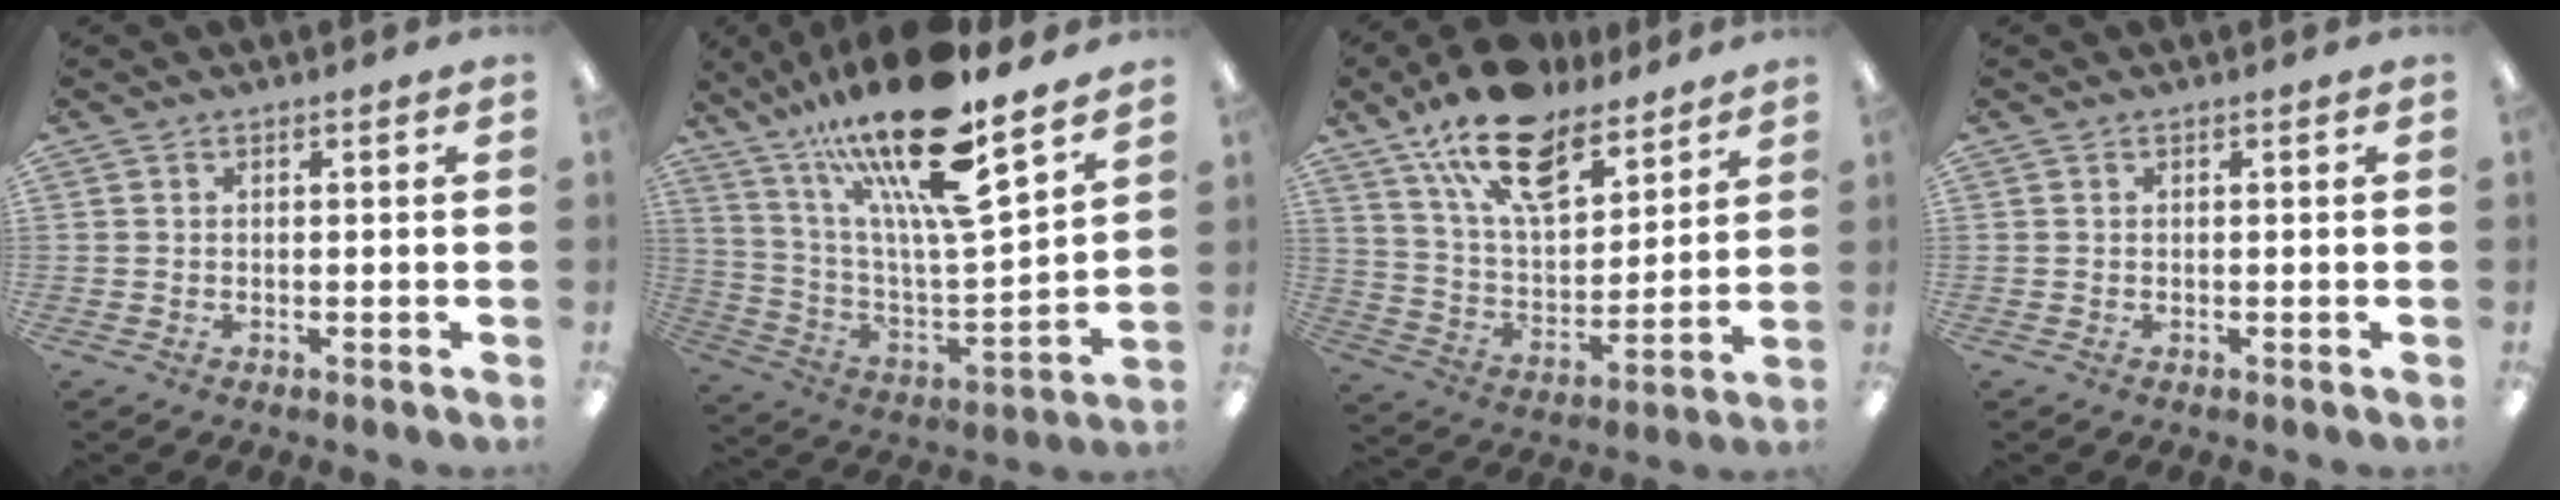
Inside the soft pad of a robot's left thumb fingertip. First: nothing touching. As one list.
[{"total": 24.7, "force": [17.5, 5.8, 16.4], "torque": [-0.290, -0.108, 0.288]}, {"total": 18.7, "force": [13.2, 8.6, 10.0], "torque": [-0.181, -0.067, 0.235]}, {"total": 0.0}]